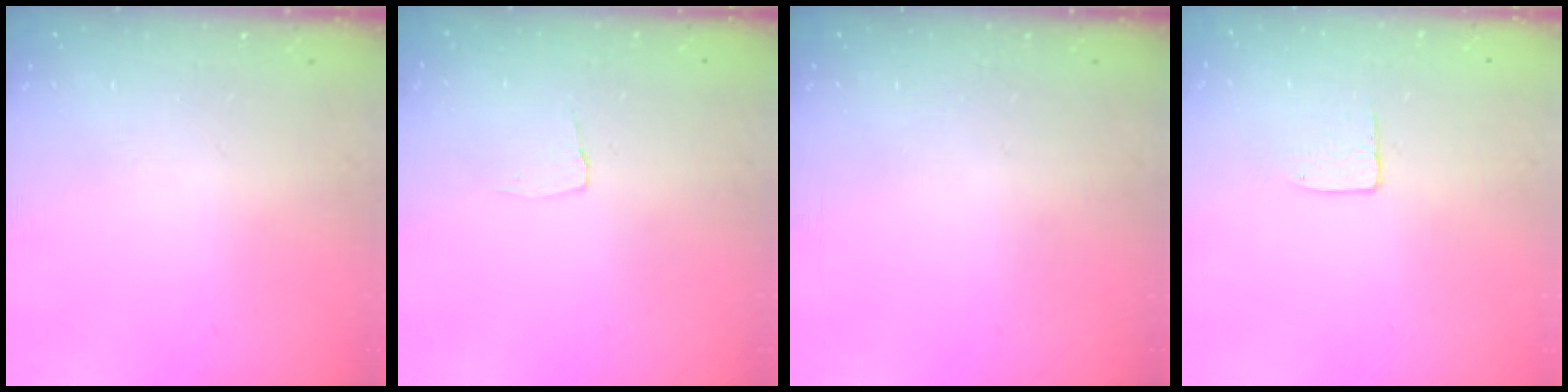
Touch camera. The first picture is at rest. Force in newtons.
{"total": 2.9, "press": 2.8, "slide": 0.3}
{"total": 0.0}
{"total": 3.6, "press": 3.6, "slide": 0.3}